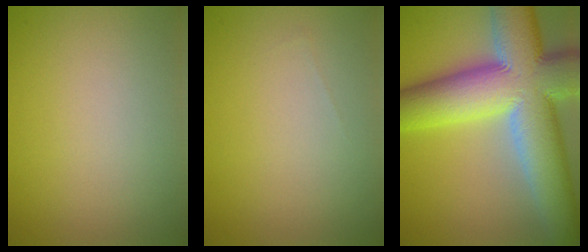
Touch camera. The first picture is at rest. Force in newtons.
{"total": 0.0}
{"total": 16.3, "press": 16.2, "slide": 1.1}